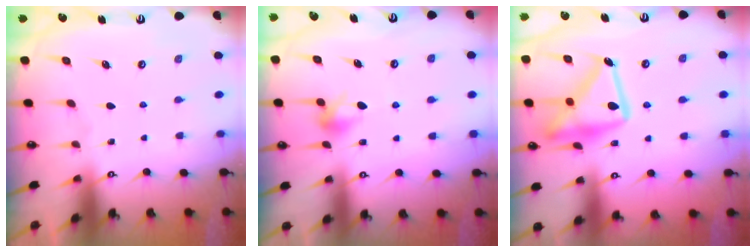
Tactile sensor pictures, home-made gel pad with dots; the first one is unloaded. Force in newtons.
{"total": 5.5, "press": 5.4, "slide": 1.1}
{"total": 19.0, "press": 19.0, "slide": 1.4}